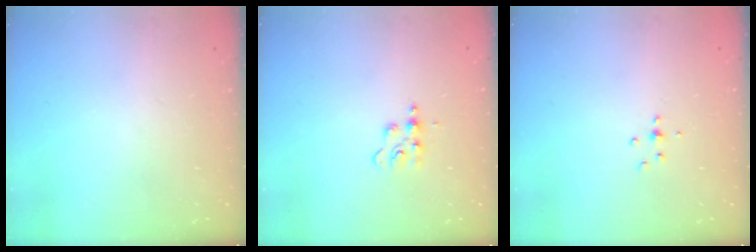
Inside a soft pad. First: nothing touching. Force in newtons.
{"total": 4.7, "press": 4.6, "slide": 0.8}
{"total": 4.0, "press": 3.8, "slide": 1.2}